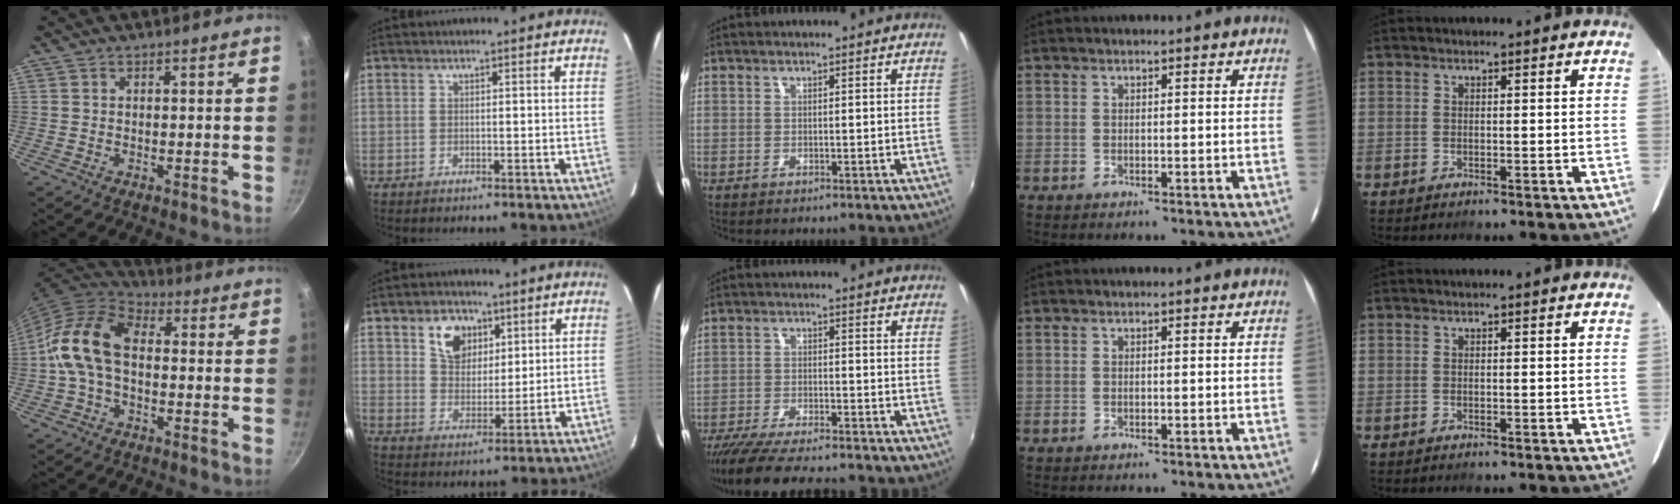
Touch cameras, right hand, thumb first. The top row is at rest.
{"thumb": {"total": 13.4, "force": [-0.4, 8.8, 10.1], "torque": [-0.174, 0.035, -0.029]}, "index": {"total": 7.9, "force": [3.9, 5.7, 3.9], "torque": [-0.064, 0.015, 0.073]}, "middle": {"total": 13.1, "force": [-11.5, 1.7, 6.1], "torque": [-0.130, -0.031, -0.187]}}